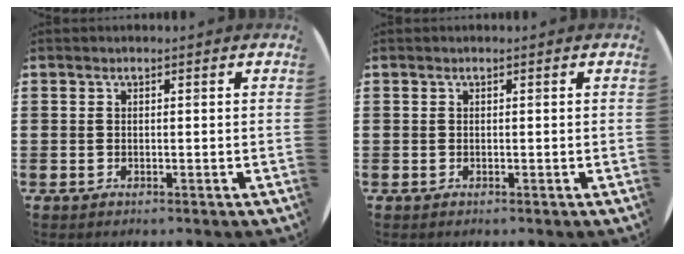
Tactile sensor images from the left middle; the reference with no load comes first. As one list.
[{"total": 0.0}]